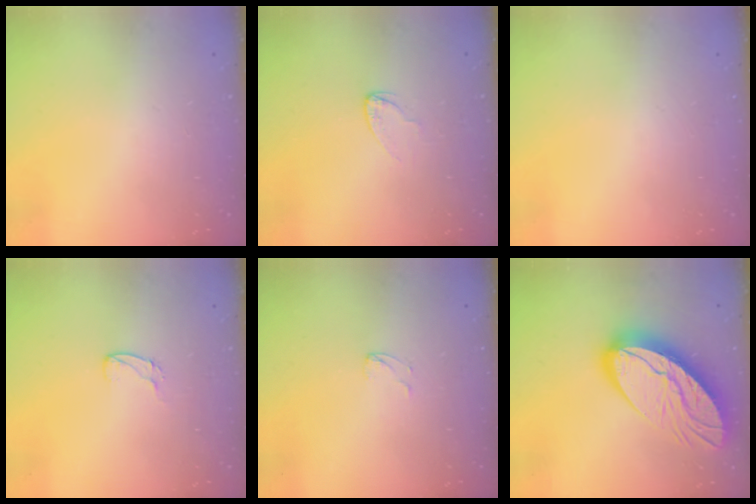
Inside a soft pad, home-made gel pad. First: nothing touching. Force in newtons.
{"total": 3.4, "press": 3.4, "slide": 0.3}
{"total": 0.0}
{"total": 4.6, "press": 4.6, "slide": 0.5}
{"total": 2.9, "press": 2.9, "slide": 0.2}
{"total": 20.9, "press": 20.8, "slide": 2.2}